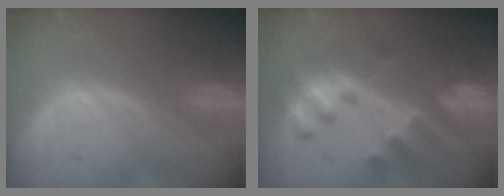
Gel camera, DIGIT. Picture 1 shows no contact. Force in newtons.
{"total": 7.8, "press": 7.7, "slide": 0.8}